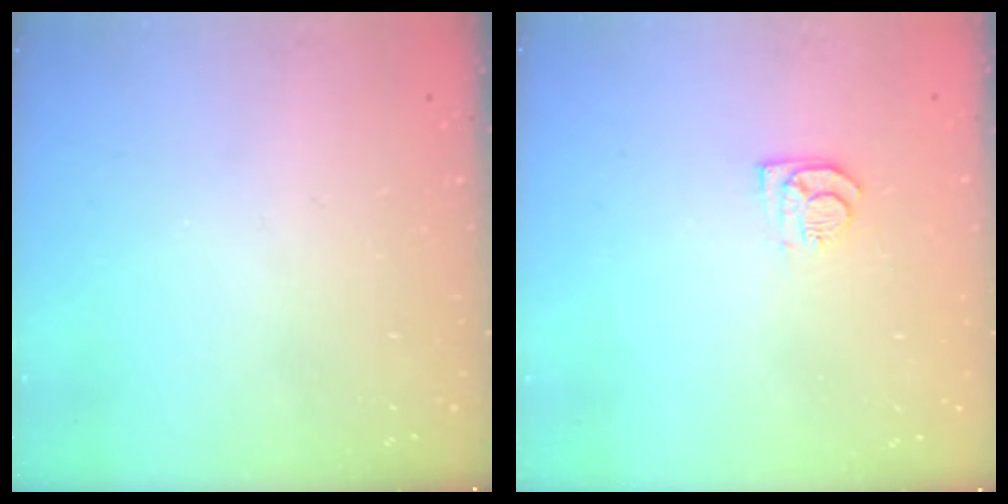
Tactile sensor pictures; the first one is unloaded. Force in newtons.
{"total": 6.1, "press": 6.1, "slide": 0.4}